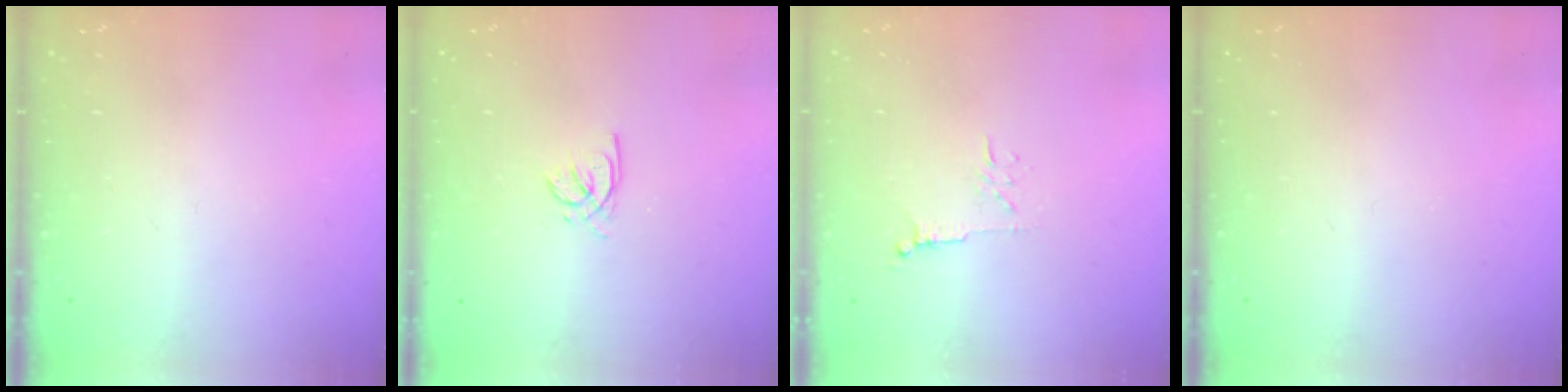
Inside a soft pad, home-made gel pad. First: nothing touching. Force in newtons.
{"total": 2.2, "press": 2.2, "slide": 0.2}
{"total": 5.4, "press": 5.3, "slide": 0.7}
{"total": 0.0}